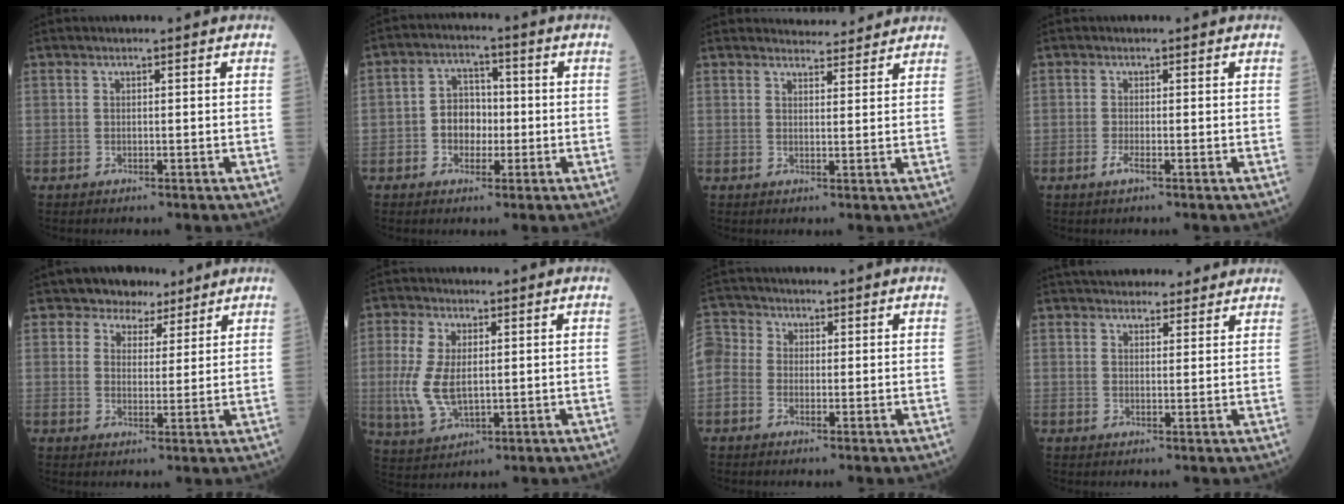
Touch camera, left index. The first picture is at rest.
{"total": 5.7, "force": [-1.4, 4.4, 3.3], "torque": [-0.064, 0.017, -0.026]}
{"total": 4.9, "force": [4.8, 1.0, 0.4], "torque": [-0.007, 0.009, 0.059]}
{"total": 1.2, "force": [-0.7, 0.1, 1.0], "torque": [-0.026, -0.004, -0.015]}
{"total": 5.0, "force": [3.8, 3.2, 0.0], "torque": [0.005, 0.005, 0.053]}
{"total": 7.9, "force": [-0.1, 4.0, 6.8], "torque": [-0.170, -0.006, 0.004]}
{"total": 9.7, "force": [0.3, 8.7, 4.3], "torque": [-0.137, 0.032, 0.003]}
{"total": 11.3, "force": [10.0, 3.5, 3.7], "torque": [-0.039, 0.030, 0.133]}